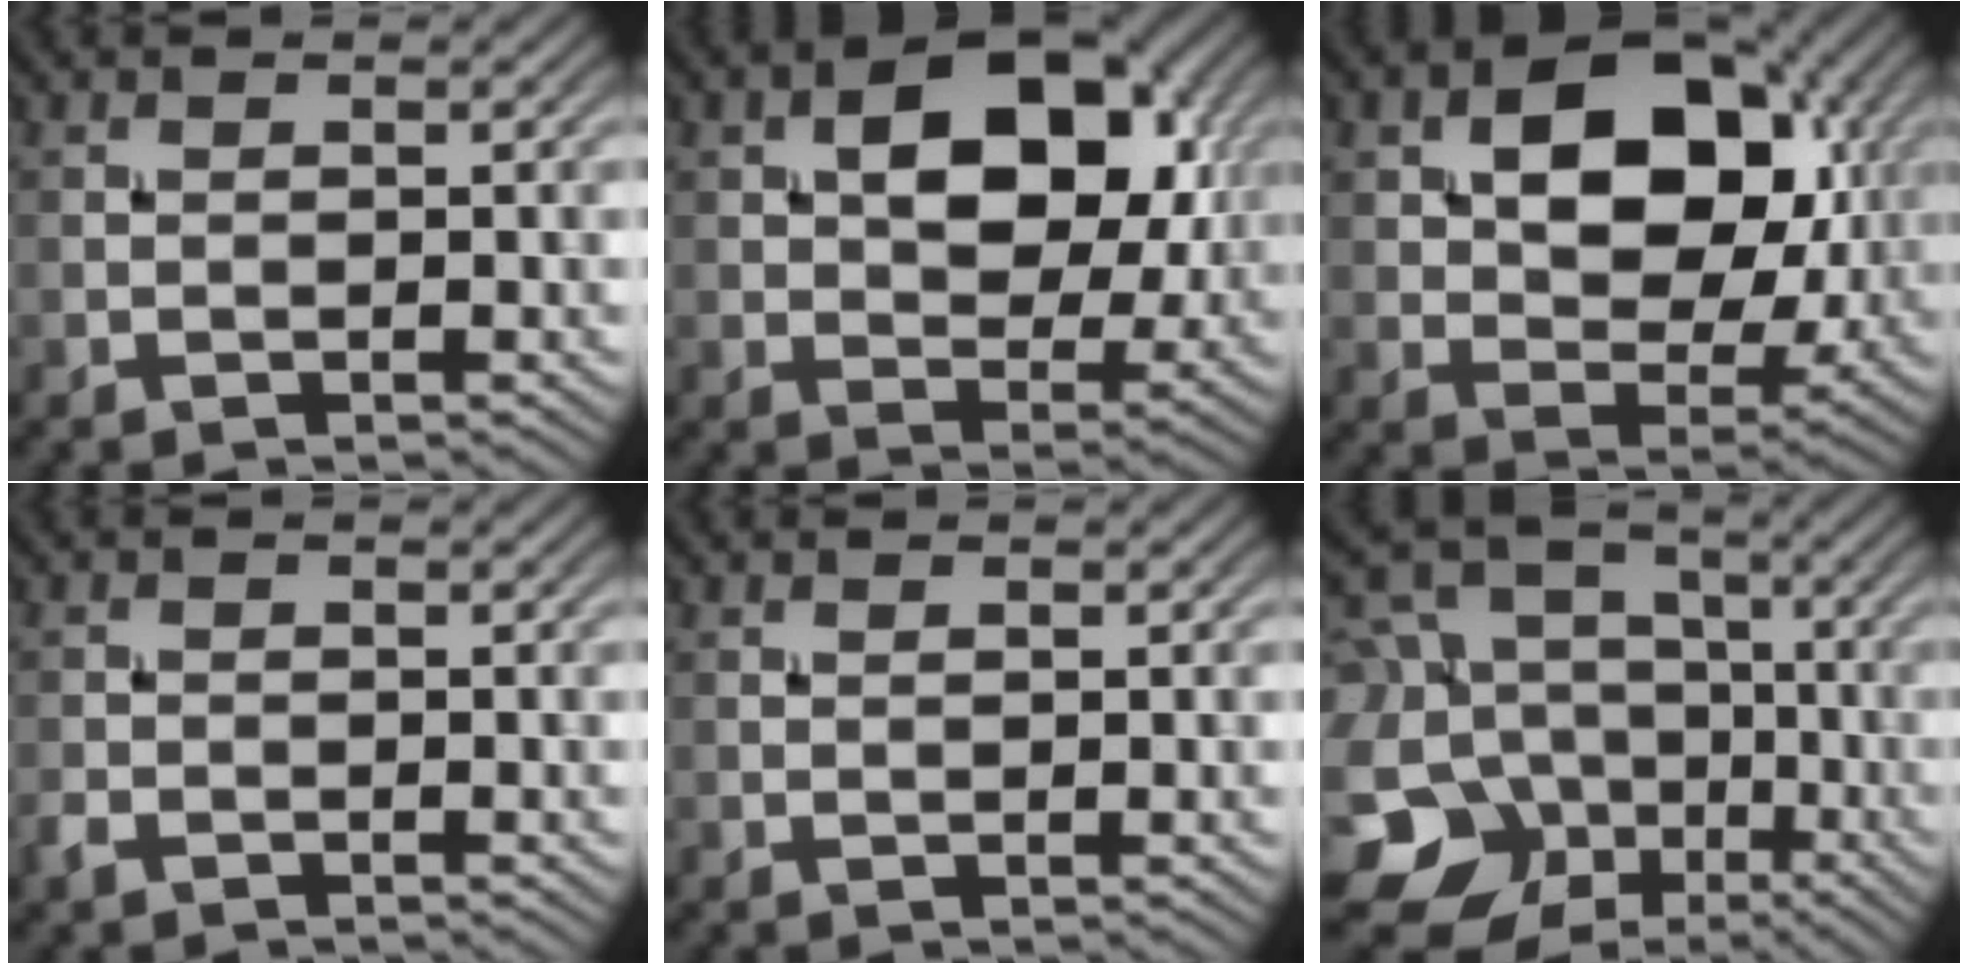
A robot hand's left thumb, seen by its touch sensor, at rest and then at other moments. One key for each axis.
{"total": 11.5, "fx": 3.0, "fy": 7.2, "fz": 8.4, "tx": -0.125, "ty": 0.006, "tz": 0.044}
{"total": 13.5, "fx": 3.5, "fy": 9.0, "fz": 9.5, "tx": -0.154, "ty": 0.000, "tz": 0.055}
{"total": 1.2, "fx": -0.9, "fy": 0.7, "fz": 0.5, "tx": -0.013, "ty": -0.002, "tz": -0.020}
{"total": 0.5, "fx": 0.3, "fy": 0.0, "fz": 0.4, "tx": -0.008, "ty": 0.002, "tz": 0.004}
{"total": 16.4, "fx": -4.5, "fy": 14.2, "fz": 6.9, "tx": -0.223, "ty": -0.008, "tz": -0.082}